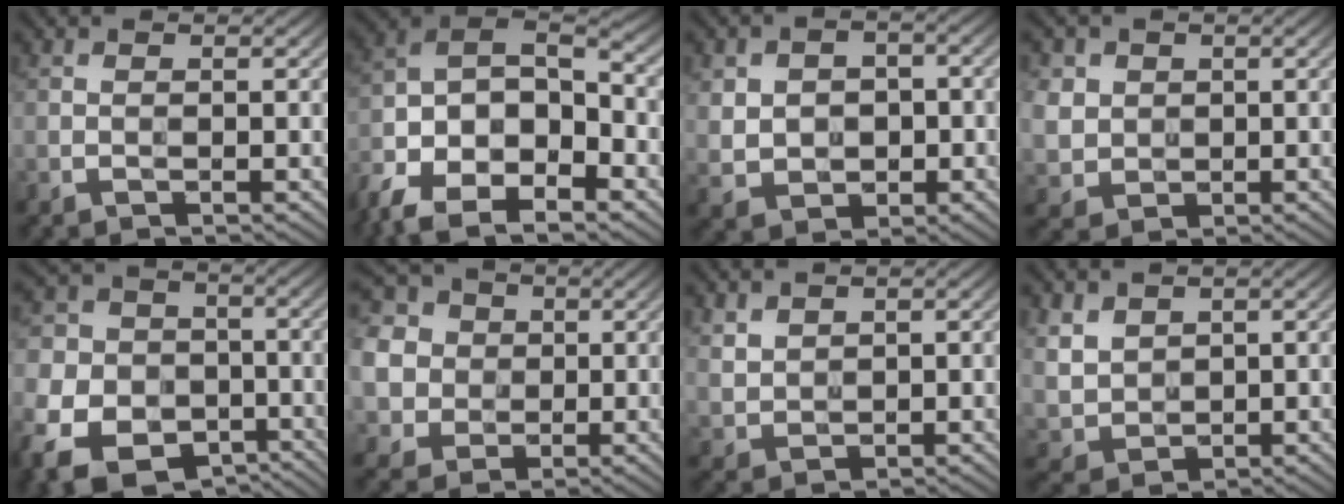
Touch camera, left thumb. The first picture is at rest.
{"total": 15.0, "force": [-8.7, 7.5, 9.6], "torque": [-0.216, -0.038, -0.161]}
{"total": 6.2, "force": [0.0, 5.1, 3.5], "torque": [-0.091, -0.010, 0.001]}
{"total": 5.0, "force": [1.3, 4.5, 1.7], "torque": [-0.084, -0.005, 0.029]}
{"total": 14.7, "force": [-7.2, 11.0, 6.6], "torque": [-0.185, -0.054, -0.129]}
{"total": 13.4, "force": [2.1, 12.1, 5.4], "torque": [-0.200, 0.009, 0.017]}
{"total": 3.2, "force": [2.0, 2.2, 1.3], "torque": [-0.042, -0.002, 0.049]}
{"total": 4.6, "force": [2.2, 3.5, 2.0], "torque": [-0.069, -0.007, 0.050]}